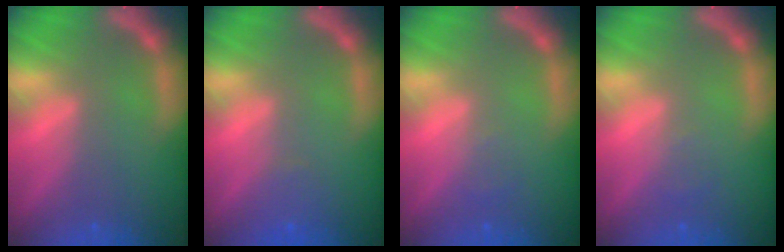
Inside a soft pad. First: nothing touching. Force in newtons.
{"total": 1.4}
{"total": 0.9}
{"total": 0.9}